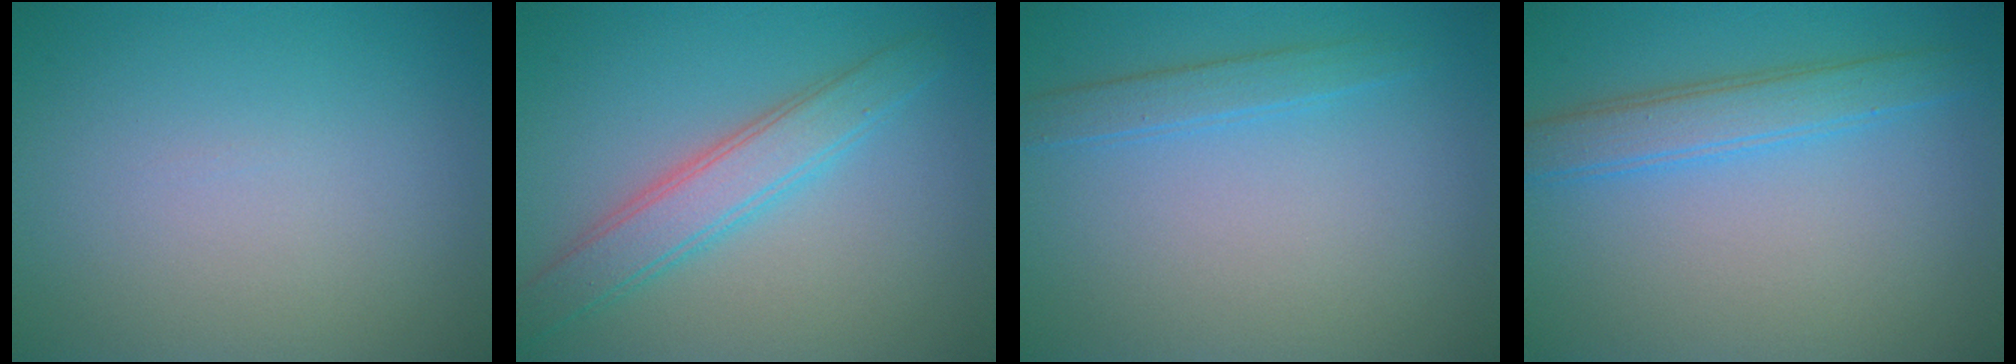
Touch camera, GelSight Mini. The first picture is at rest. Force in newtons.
{"total": 3.9, "press": 3.9, "slide": 0.1}
{"total": 1.7, "press": 1.7, "slide": 0.1}
{"total": 4.4, "press": 4.4, "slide": 0.2}